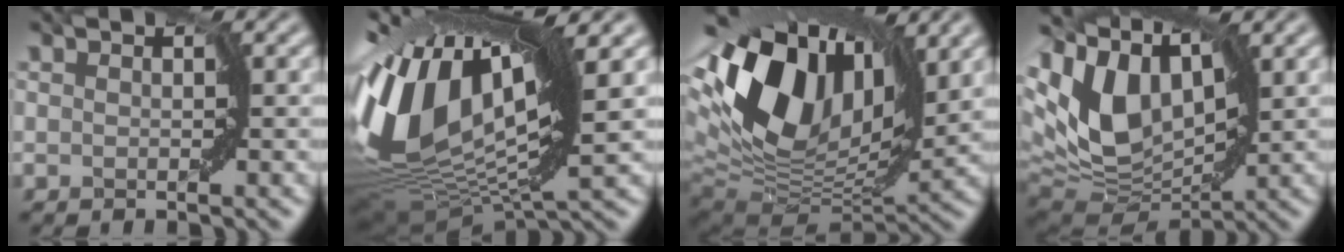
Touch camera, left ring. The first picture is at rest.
{"total": 16.0, "force": [2.9, 7.2, 14.0], "torque": [-0.312, 0.016, 0.040]}
{"total": 14.6, "force": [4.9, 8.7, 10.7], "torque": [-0.221, 0.024, 0.080]}
{"total": 9.5, "force": [4.0, 5.5, 6.7], "torque": [-0.164, 0.008, 0.073]}